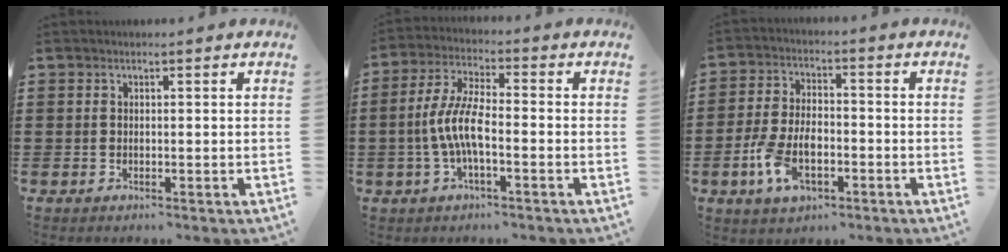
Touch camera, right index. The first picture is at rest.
{"total": 7.0, "force": [-1.8, 2.1, 6.5], "torque": [-0.154, -0.012, -0.041]}
{"total": 7.8, "force": [-2.8, 4.3, 5.9], "torque": [-0.141, -0.001, -0.056]}